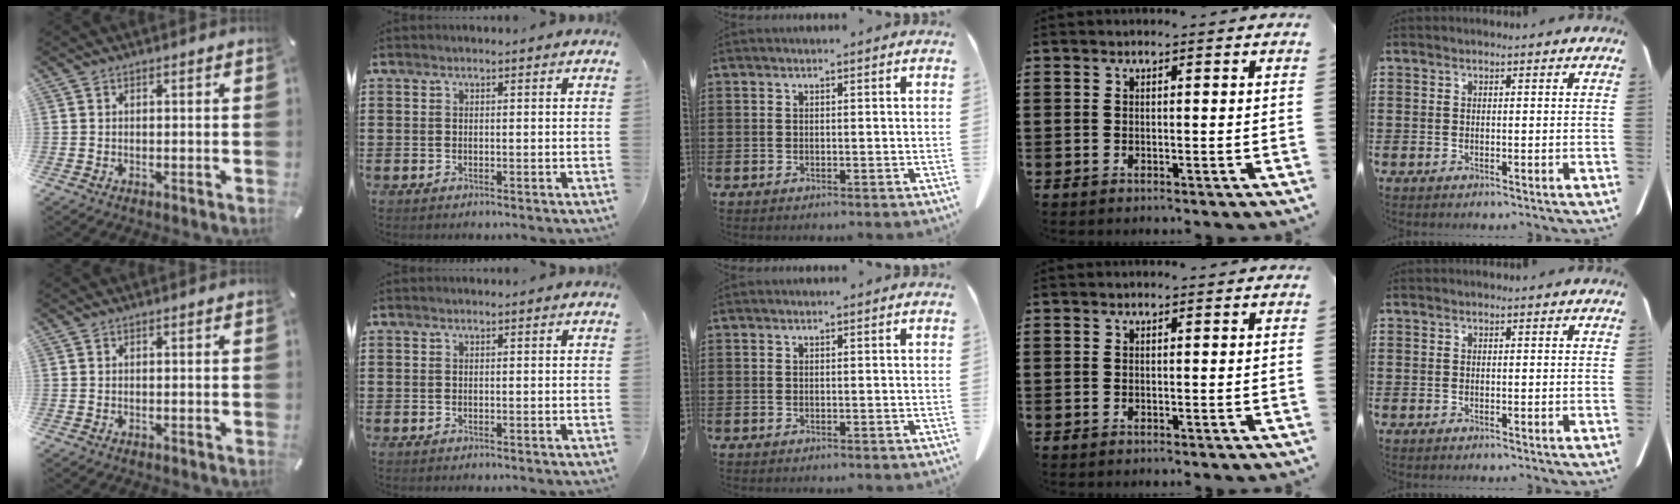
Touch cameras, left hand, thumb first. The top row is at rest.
{}